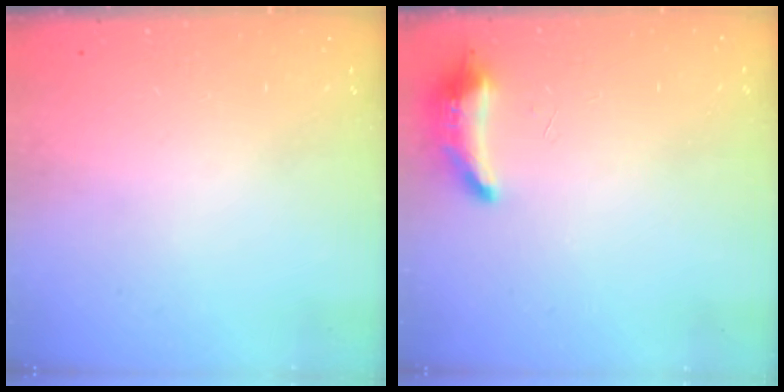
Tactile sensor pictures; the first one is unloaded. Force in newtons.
{"total": 8.3, "press": 8.1, "slide": 1.8}